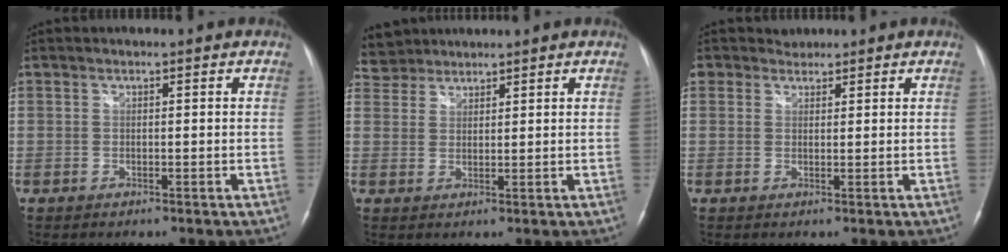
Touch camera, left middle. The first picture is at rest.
{"total": 4.0, "force": [3.7, 1.2, -0.8], "torque": [0.012, 0.007, 0.073]}
{"total": 2.1, "force": [1.6, 1.4, -0.4], "torque": [0.010, 0.006, 0.022]}